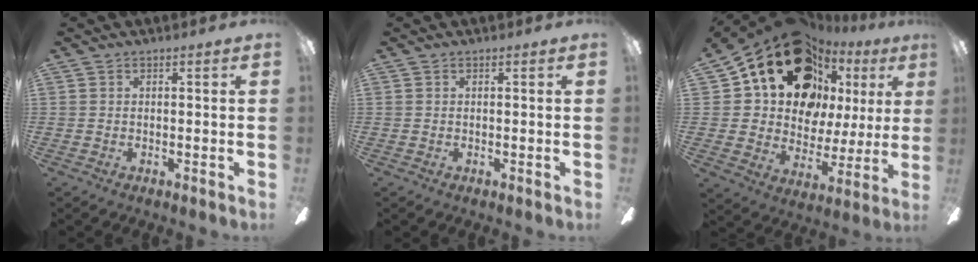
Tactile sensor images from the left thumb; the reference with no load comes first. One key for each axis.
{"total": 0.0}
{"total": 22.2, "fx": 12.0, "fy": 14.7, "fz": 11.5, "tx": -0.196, "ty": -0.065, "tz": 0.228}